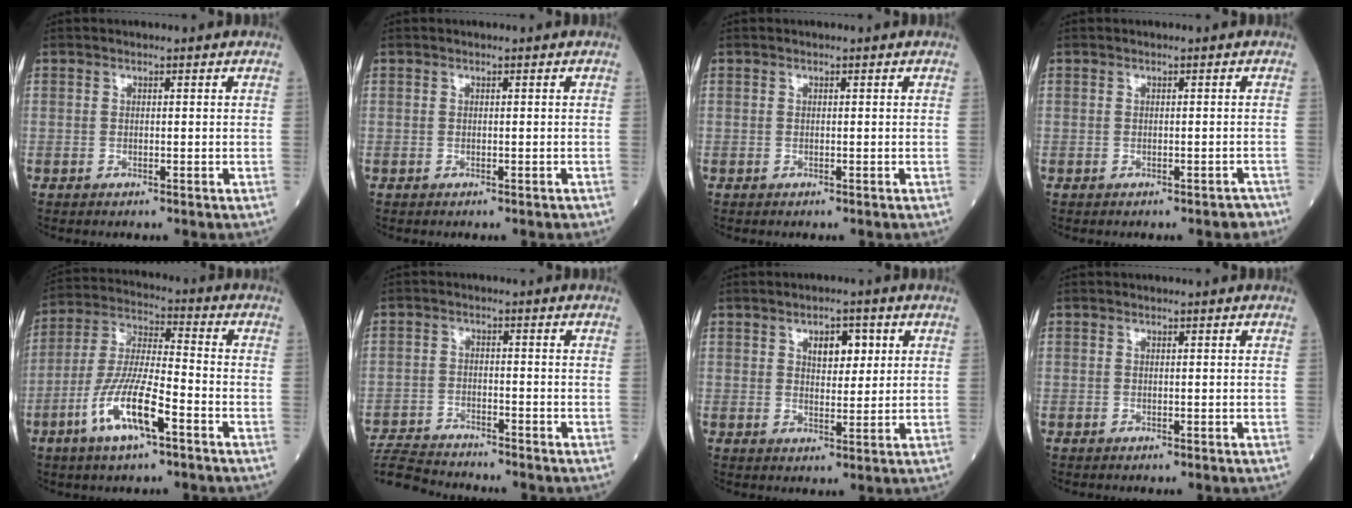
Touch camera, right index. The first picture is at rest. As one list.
[{"total": 0.0}, {"total": 0.0}, {"total": 2.5, "force": [-2.1, 1.0, 1.0], "torque": [-0.006, -0.001, -0.020]}, {"total": 11.9, "force": [-5.6, 2.1, 10.3], "torque": [-0.208, -0.006, -0.107]}, {"total": 7.8, "force": [-7.7, 0.7, 0.7], "torque": [-0.015, -0.008, -0.143]}, {"total": 4.6, "force": [1.9, 2.3, 3.5], "torque": [-0.053, 0.005, 0.031]}, {"total": 0.0}]